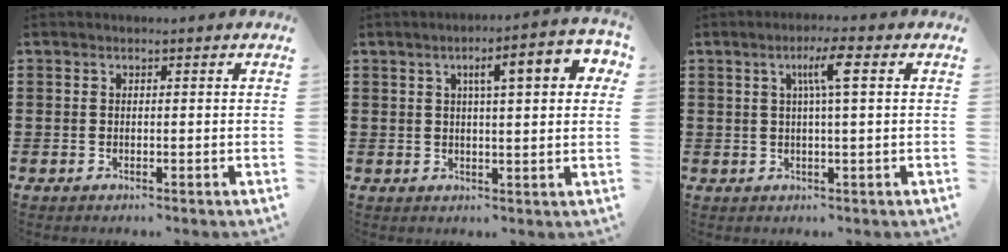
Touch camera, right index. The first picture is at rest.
{"total": 6.9, "force": [2.3, 1.6, 6.3], "torque": [-0.104, -0.002, 0.030]}
{"total": 4.8, "force": [1.3, 0.2, 4.6], "torque": [-0.093, 0.004, 0.017]}